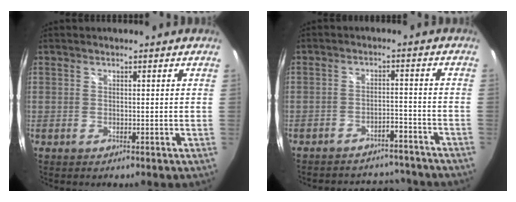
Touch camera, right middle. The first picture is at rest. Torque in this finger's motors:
{"motor_torque": [0.64, -0.81, 0.10, 0.01]}